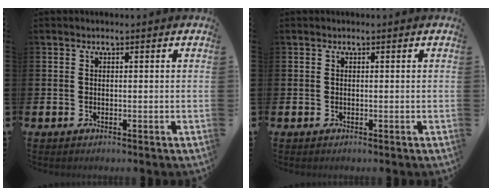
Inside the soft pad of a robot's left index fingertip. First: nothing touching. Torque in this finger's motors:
{"motor_torque": [-0.01, 0.01, 0.00, 0.00]}